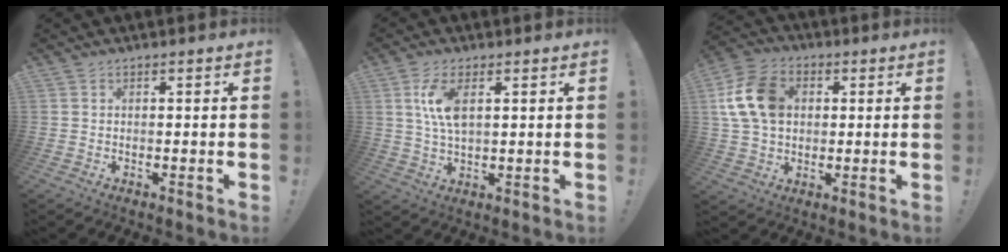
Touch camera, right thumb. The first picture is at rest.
{"total": 8.2, "force": [2.4, 3.4, 7.1], "torque": [-0.136, -0.007, 0.038]}
{"total": 15.2, "force": [3.0, 11.3, 9.7], "torque": [-0.169, 0.005, 0.062]}